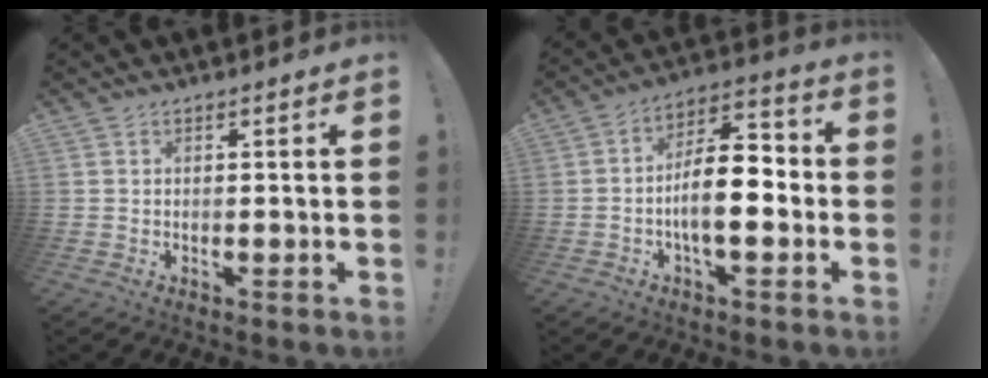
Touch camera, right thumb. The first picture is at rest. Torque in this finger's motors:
{"motor_torque": [1.56, 2.23, 0.91, -0.91, 0.07]}